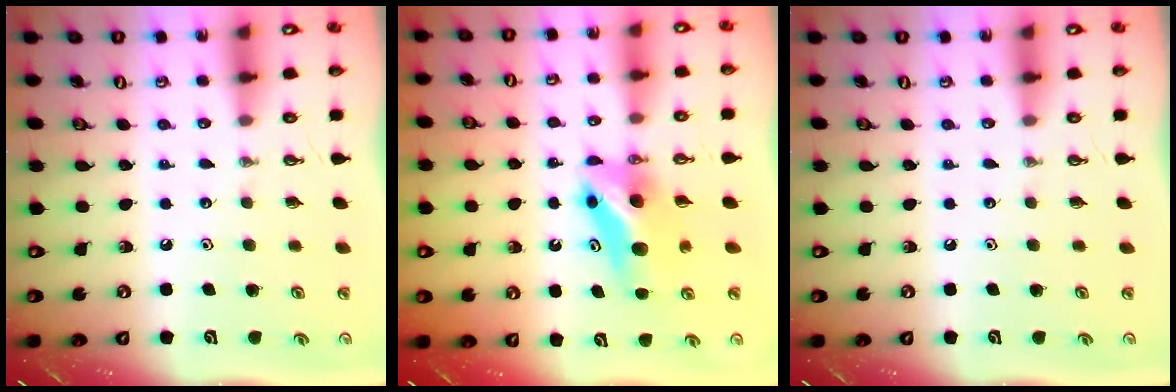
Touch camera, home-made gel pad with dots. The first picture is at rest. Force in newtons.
{"total": 7.0, "press": 7.0, "slide": 0.6}
{"total": 0.0}